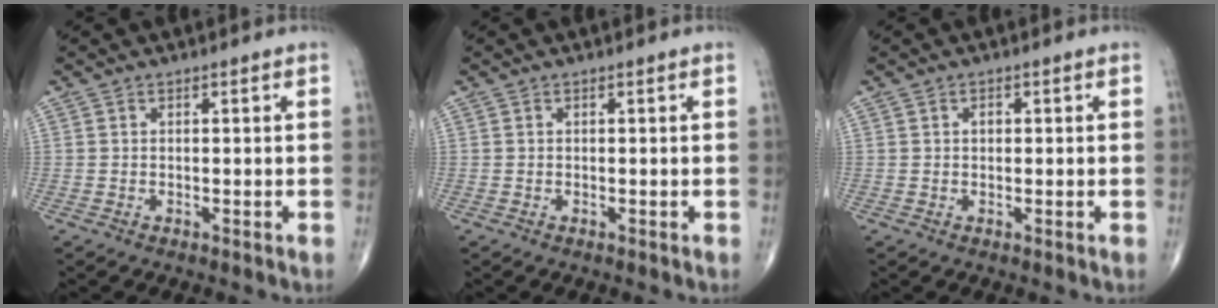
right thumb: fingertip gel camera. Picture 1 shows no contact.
{"total": 0.0}
{"total": 1.0, "force": [0.2, 0.8, 0.6], "torque": [-0.008, 0.002, 0.001]}